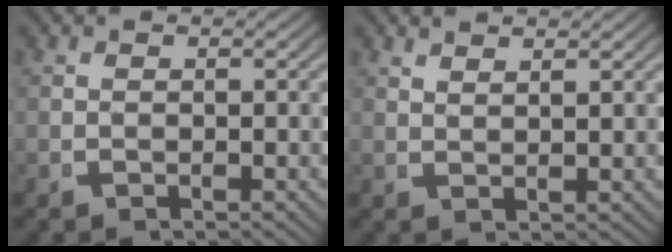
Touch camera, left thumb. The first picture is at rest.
{"total": 1.9, "force": [1.8, -0.1, 0.4], "torque": [-0.006, 0.003, 0.040]}